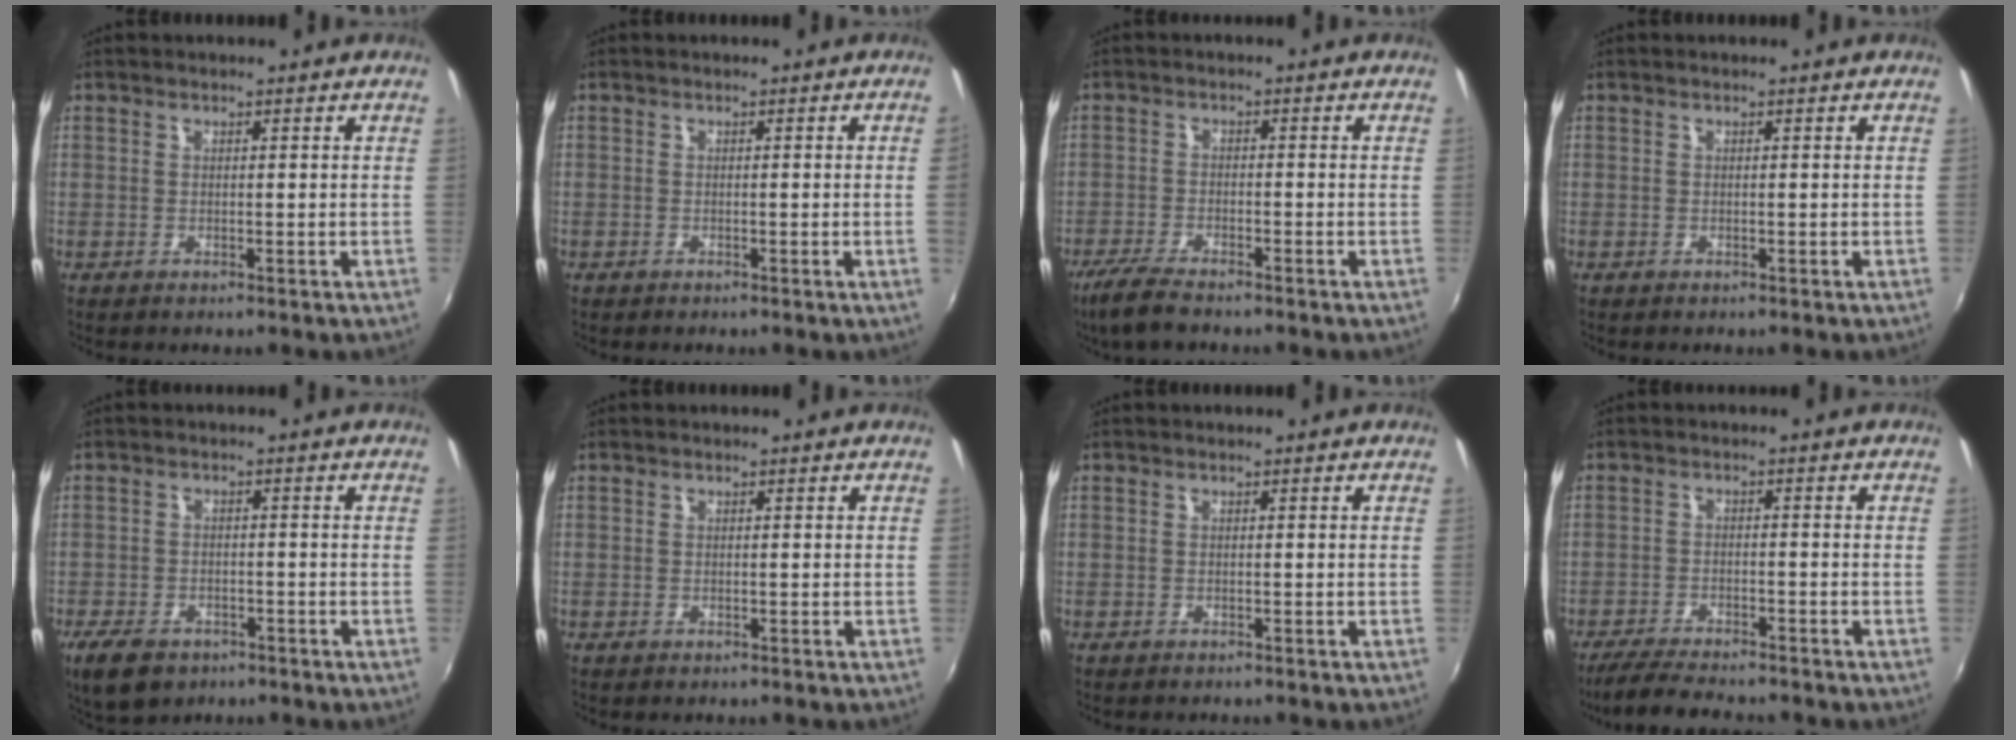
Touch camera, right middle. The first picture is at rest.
{"total": 0.9, "force": [-0.1, -0.5, 0.7], "torque": [-0.004, -0.005, -0.003]}
{"total": 6.2, "force": [-5.0, 1.2, 3.4], "torque": [-0.098, -0.018, -0.097]}
{"total": 0.0}
{"total": 7.9, "force": [-5.2, 4.5, 3.9], "torque": [-0.099, -0.015, -0.088]}
{"total": 0.0}
{"total": 1.0, "force": [-0.9, 0.3, 0.2], "torque": [-0.007, -0.004, -0.014]}
{"total": 8.9, "force": [-7.9, 1.4, 3.8], "torque": [-0.099, -0.022, -0.133]}